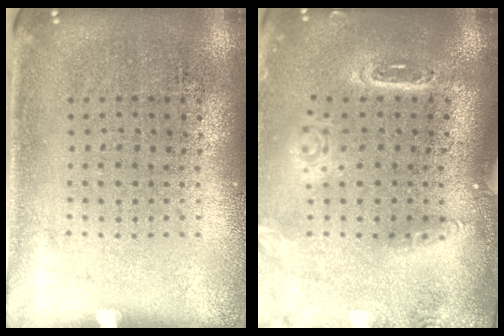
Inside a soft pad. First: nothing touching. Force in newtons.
{"total": 1.6, "press": 1.6, "slide": 0.5}